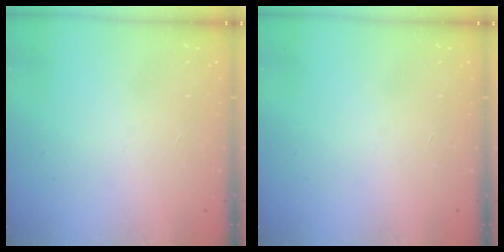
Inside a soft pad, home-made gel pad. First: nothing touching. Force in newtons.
{"total": 0.0}